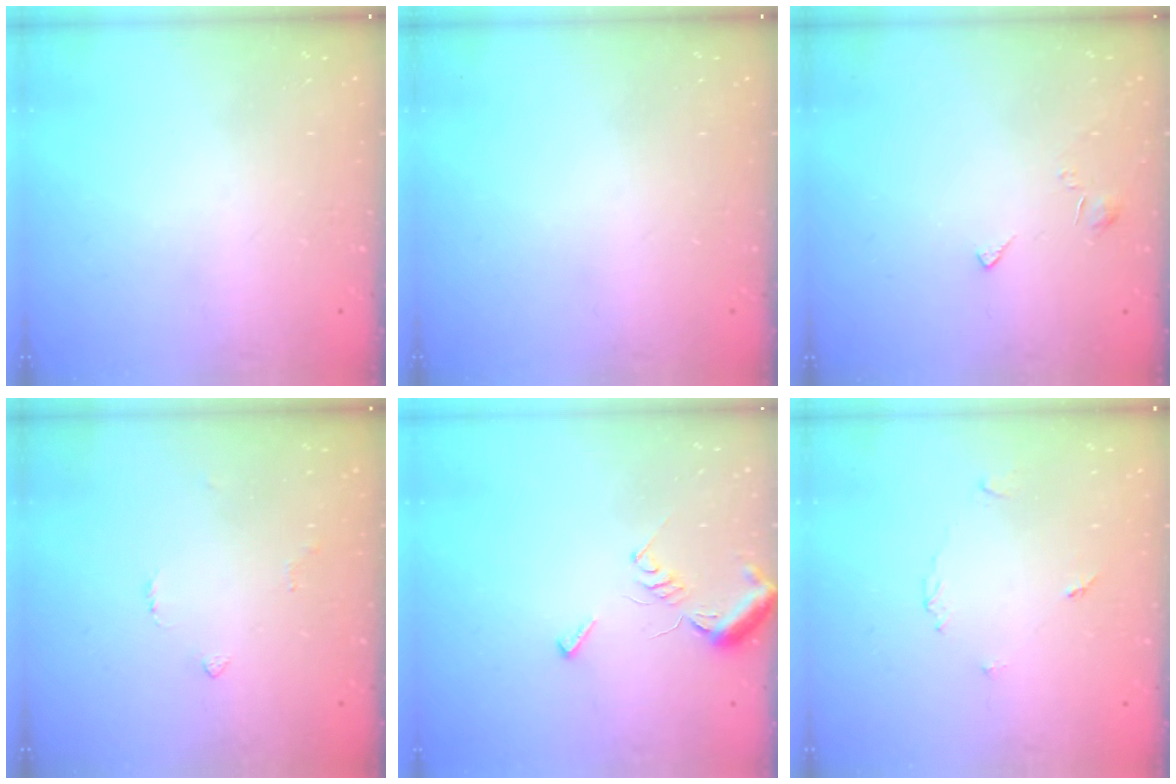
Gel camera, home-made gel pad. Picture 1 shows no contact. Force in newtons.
{"total": 0.0}
{"total": 2.7, "press": 2.6, "slide": 0.5}
{"total": 2.3, "press": 2.2, "slide": 0.6}
{"total": 7.2, "press": 7.2, "slide": 0.7}
{"total": 3.8, "press": 3.8, "slide": 0.5}